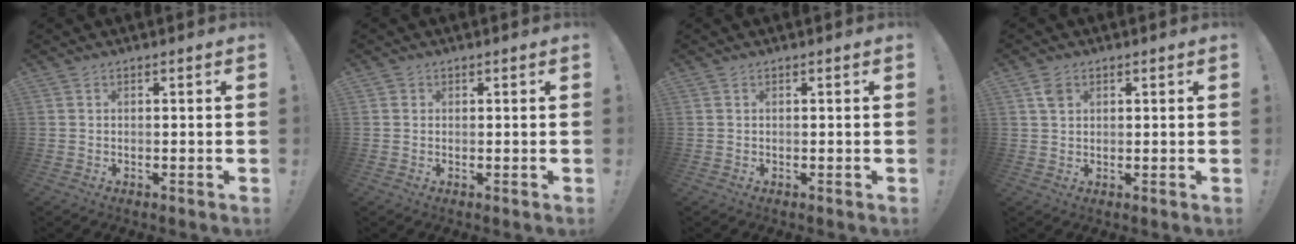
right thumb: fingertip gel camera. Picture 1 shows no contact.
{"total": 0.8, "force": [0.3, 0.7, 0.1], "torque": [0.005, -0.002, 0.005]}
{"total": 0.0}
{"total": 2.9, "force": [1.5, 2.1, 1.3], "torque": [-0.007, -0.005, 0.024]}